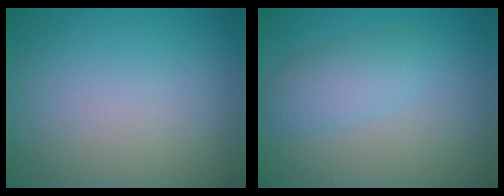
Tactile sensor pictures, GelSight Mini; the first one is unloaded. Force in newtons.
{"total": 2.7, "press": 2.7, "slide": 0.1}